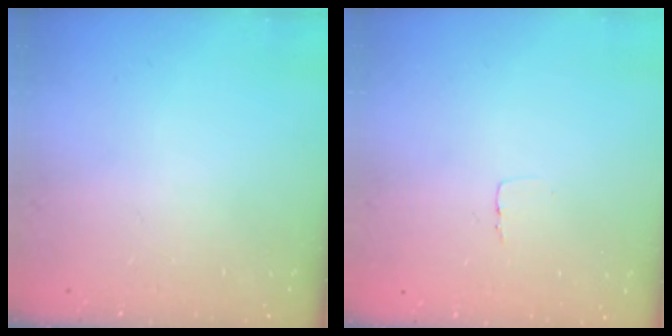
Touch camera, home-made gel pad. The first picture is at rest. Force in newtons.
{"total": 2.6, "press": 2.6, "slide": 0.1}